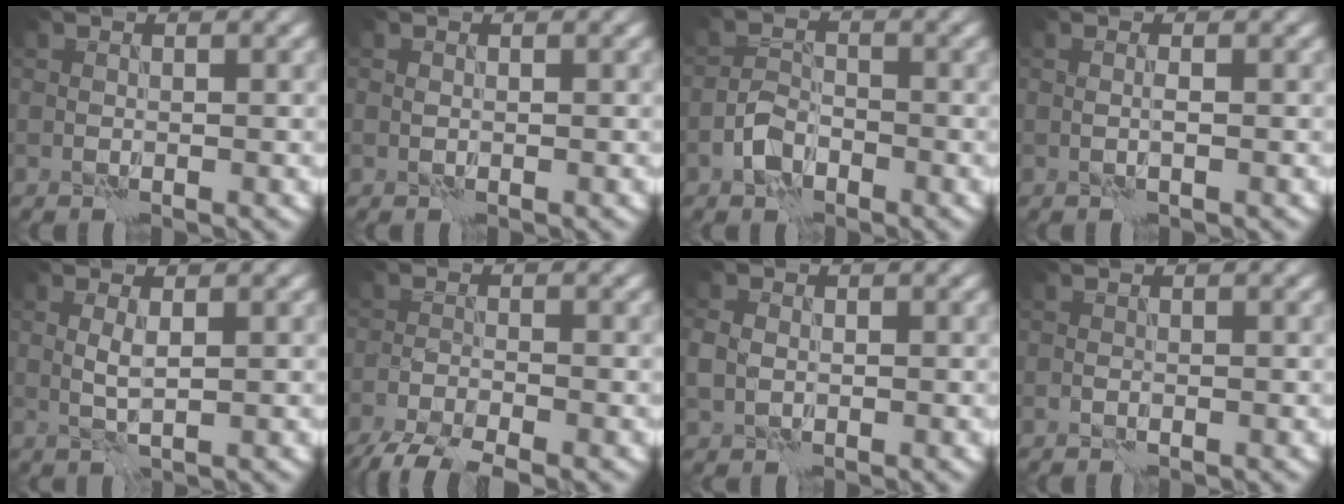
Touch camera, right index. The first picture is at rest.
{"total": 0.0}
{"total": 2.5, "force": [-1.6, 1.5, 1.2], "torque": [-0.019, 0.010, -0.035]}
{"total": 0.5, "force": [0.0, -0.1, 0.5], "torque": [-0.011, 0.001, 0.000]}
{"total": 1.3, "force": [0.4, 0.0, 1.2], "torque": [-0.029, 0.001, 0.009]}
{"total": 4.8, "force": [-4.1, 0.8, 2.4], "torque": [-0.043, -0.017, -0.083]}
{"total": 1.9, "force": [-0.1, 1.6, 1.0], "torque": [-0.024, 0.002, -0.005]}
{"total": 0.0}